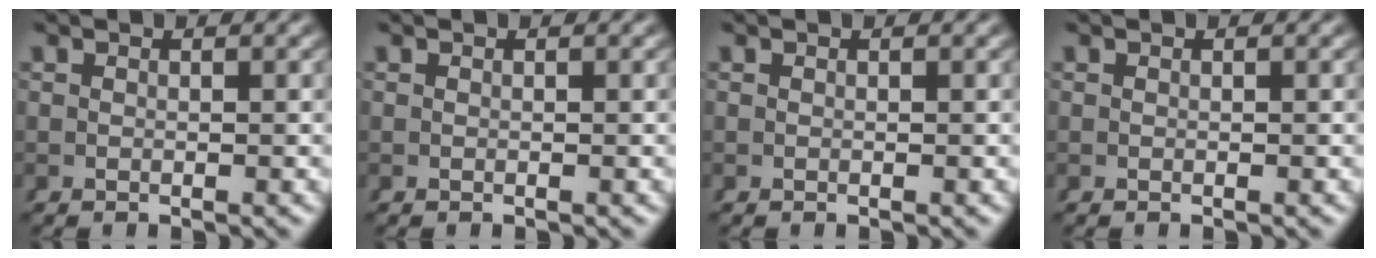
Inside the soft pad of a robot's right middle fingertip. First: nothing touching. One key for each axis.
{"total": 0.0}
{"total": 0.0}
{"total": 1.6, "fx": -0.2, "fy": -1.5, "fz": -0.4, "tx": 0.019, "ty": -0.009, "tz": 0.006}